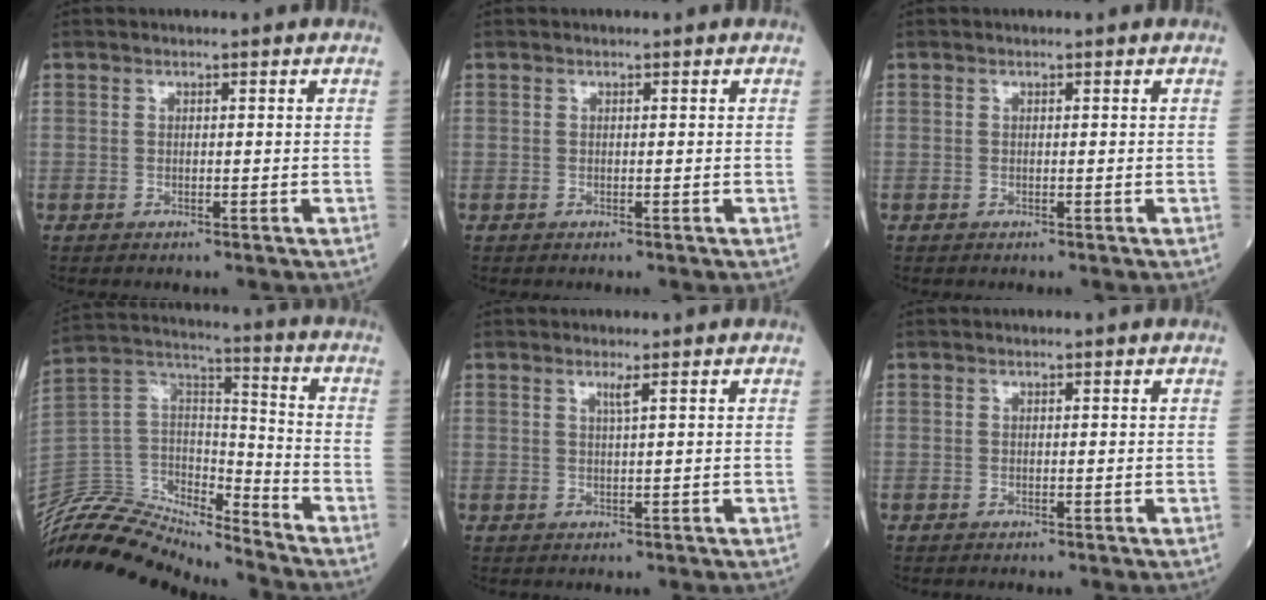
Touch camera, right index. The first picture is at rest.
{"total": 0.0}
{"total": 0.0}
{"total": 17.0, "force": [-16.6, 2.2, 3.0], "torque": [-0.057, 0.061, -0.302]}
{"total": 1.2, "force": [0.7, -0.4, 1.0], "torque": [-0.025, -0.006, 0.015]}
{"total": 0.0}